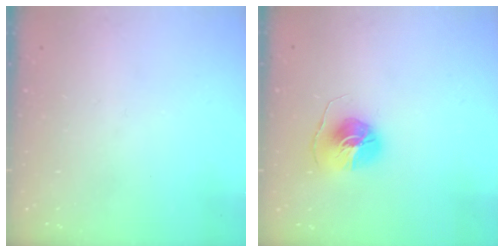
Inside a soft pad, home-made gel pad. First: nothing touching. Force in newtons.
{"total": 9.2, "press": 9.2, "slide": 0.4}